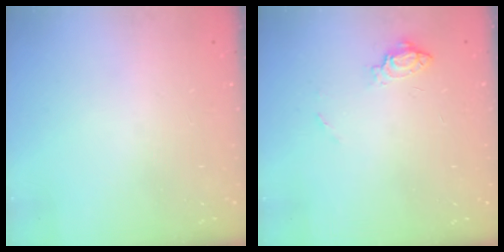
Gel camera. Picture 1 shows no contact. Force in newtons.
{"total": 6.4, "press": 6.4, "slide": 0.7}